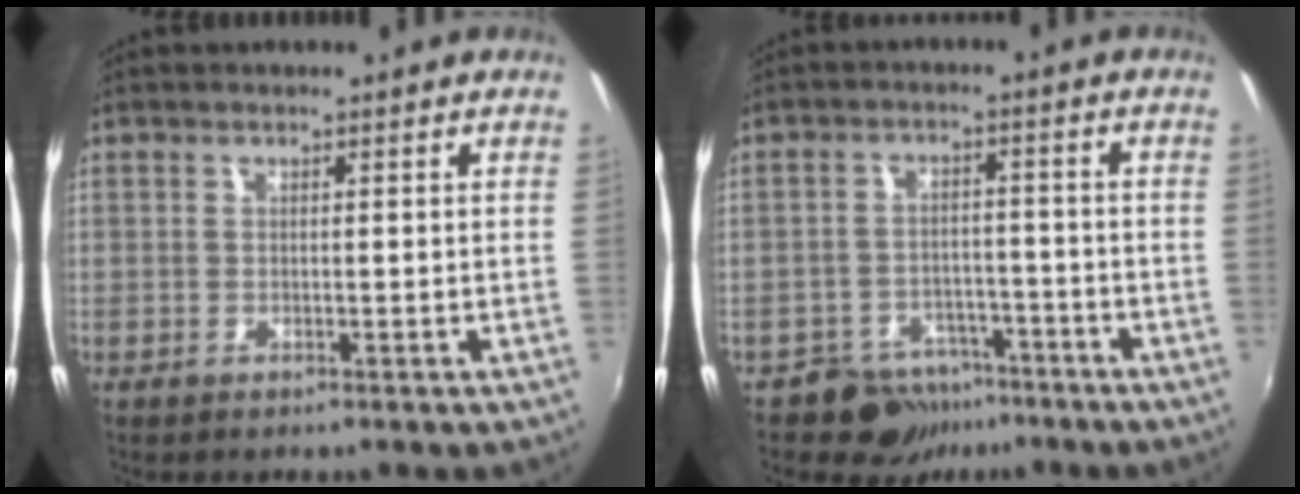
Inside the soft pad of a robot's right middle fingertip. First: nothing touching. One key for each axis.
{"total": 6.7, "fx": -5.1, "fy": 4.3, "fz": 0.7, "tx": -0.023, "ty": 0.024, "tz": -0.074}